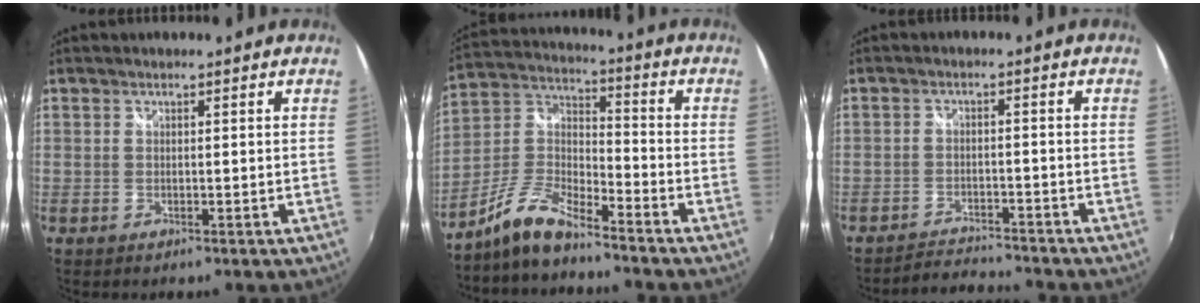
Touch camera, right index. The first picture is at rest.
{"total": 9.7, "force": [-7.8, 2.1, 5.4], "torque": [-0.132, 0.019, -0.160]}
{"total": 5.8, "force": [-5.8, 0.4, 0.5], "torque": [-0.033, 0.001, -0.098]}